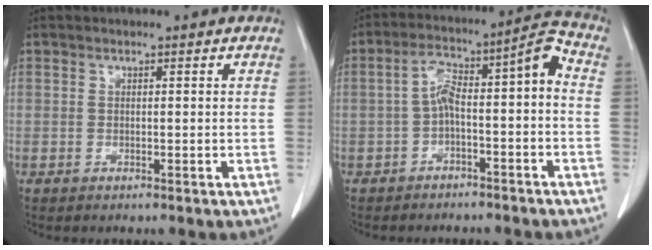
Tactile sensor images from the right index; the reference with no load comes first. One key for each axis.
{"total": 9.2, "fx": -1.6, "fy": 1.9, "fz": 8.8, "tx": -0.143, "ty": 0.052, "tz": -0.026}